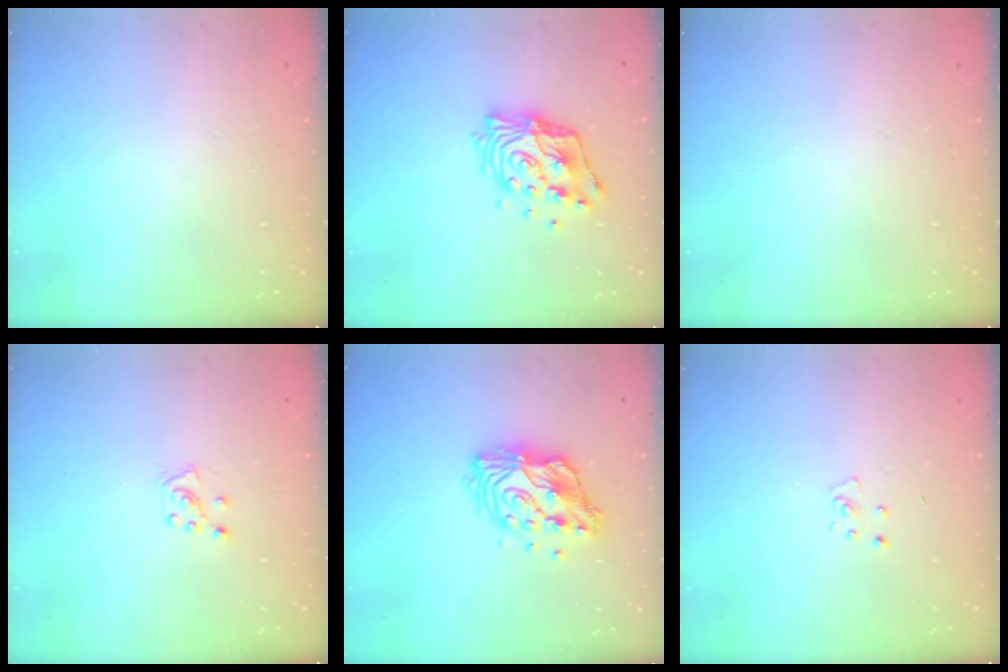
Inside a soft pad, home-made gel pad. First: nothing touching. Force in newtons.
{"total": 13.7, "press": 13.6, "slide": 1.5}
{"total": 0.0}
{"total": 5.9, "press": 5.8, "slide": 0.7}
{"total": 13.0, "press": 13.0, "slide": 1.1}
{"total": 2.6, "press": 2.6, "slide": 0.2}